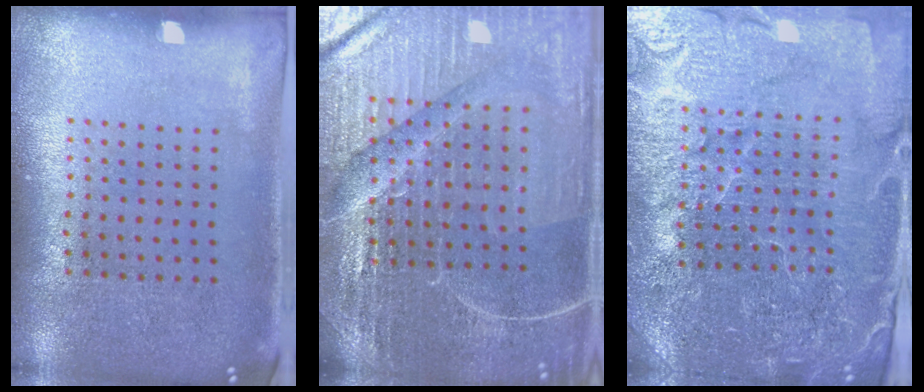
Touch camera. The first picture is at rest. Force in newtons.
{"total": 5.2, "press": 4.9, "slide": 1.6}
{"total": 5.0, "press": 4.7, "slide": 1.7}